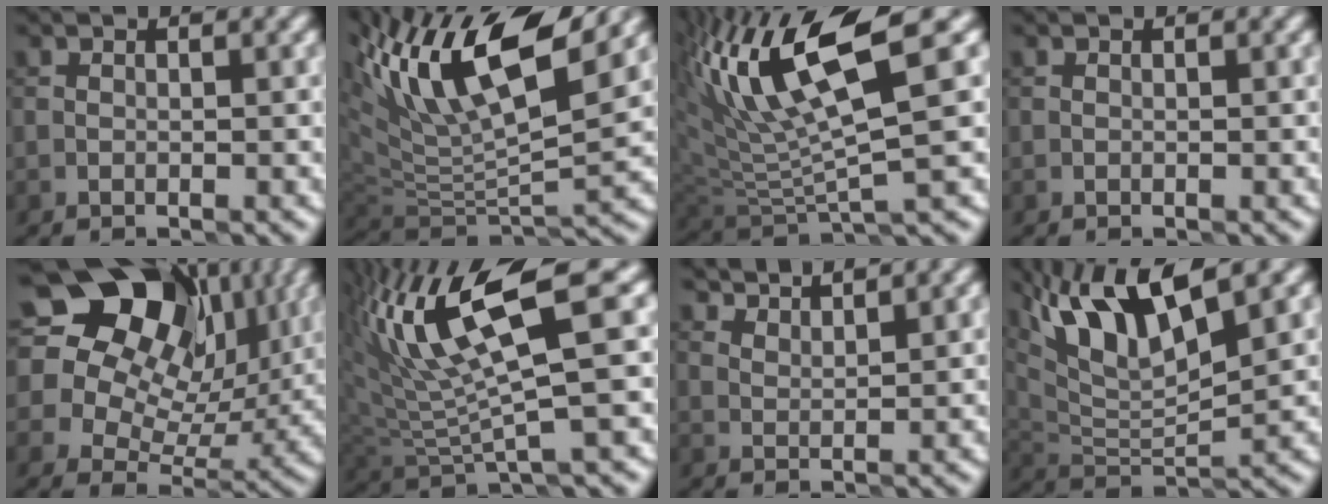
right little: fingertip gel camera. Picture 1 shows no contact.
{"total": 13.2, "force": [7.9, 3.8, 9.8], "torque": [-0.188, 0.017, 0.148]}
{"total": 10.7, "force": [5.6, 2.3, 8.8], "torque": [-0.163, 0.016, 0.107]}
{"total": 0.0}
{"total": 16.6, "force": [7.7, 12.0, 8.4], "torque": [-0.176, 0.067, 0.127]}
{"total": 10.4, "force": [4.5, 2.2, 9.1], "torque": [-0.163, 0.014, 0.088]}
{"total": 4.5, "force": [4.4, 0.4, 0.9], "torque": [-0.011, 0.001, 0.072]}
{"total": 9.6, "force": [5.6, 2.5, 7.4], "torque": [-0.142, 0.012, 0.105]}